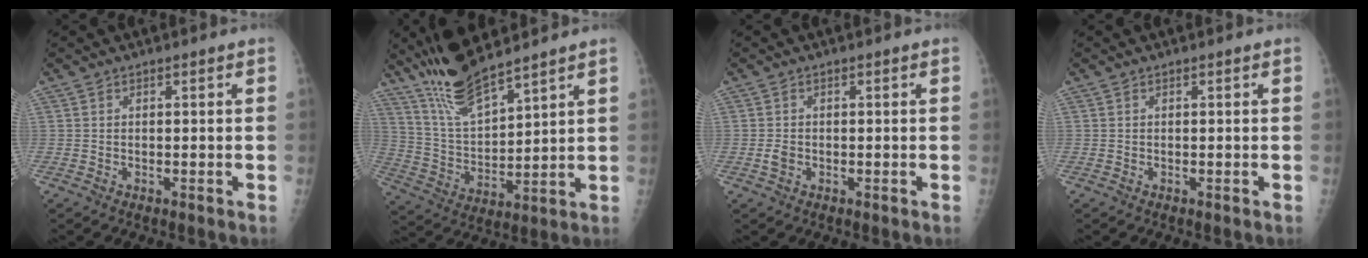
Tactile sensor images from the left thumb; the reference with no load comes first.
{"total": 12.5, "force": [10.4, 2.2, 6.6], "torque": [-0.120, -0.053, 0.212]}
{"total": 1.7, "force": [-0.5, 1.3, 1.0], "torque": [-0.017, 0.002, -0.008]}
{"total": 0.0}